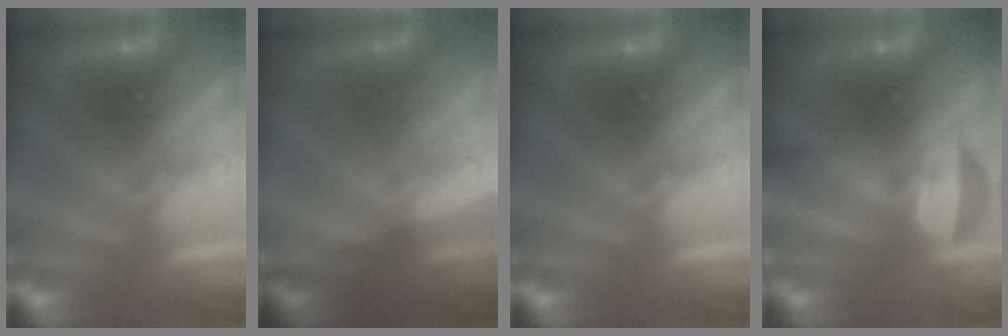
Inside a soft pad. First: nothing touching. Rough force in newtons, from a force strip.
{"total": 1.3}
{"total": 0.0}
{"total": 7.3}